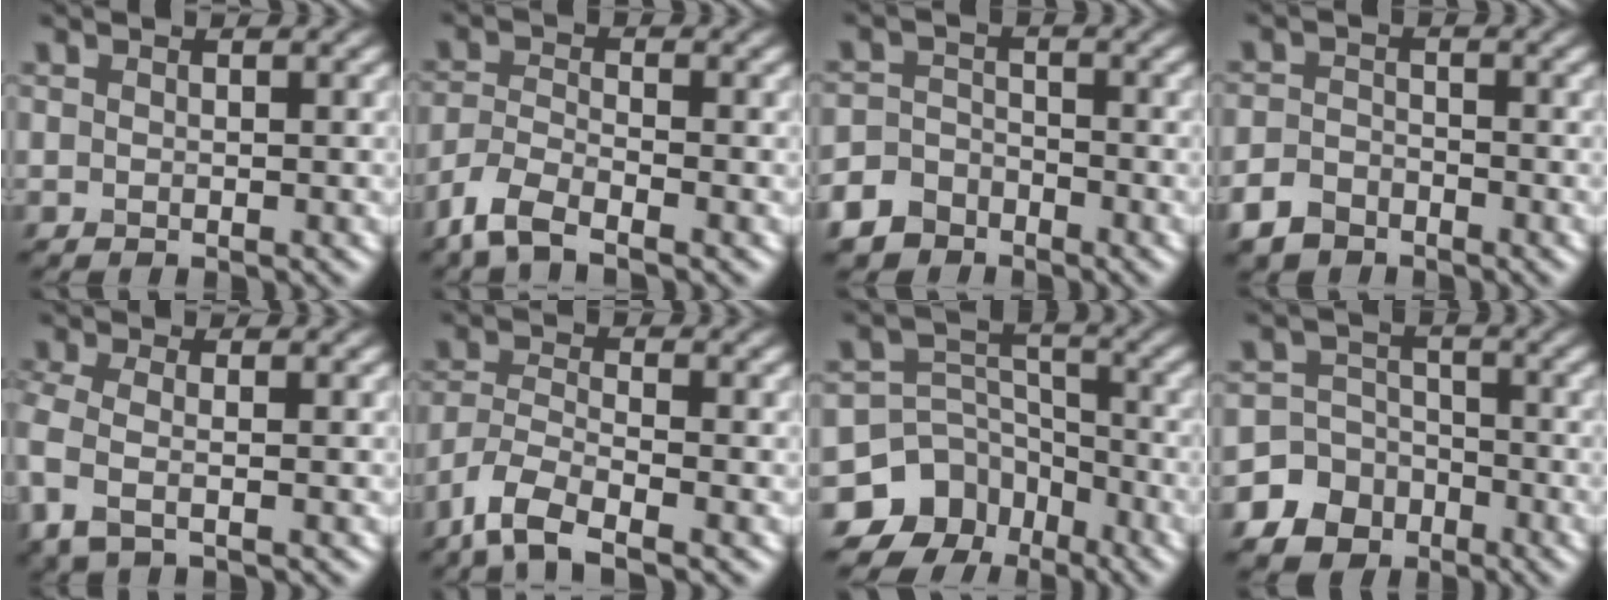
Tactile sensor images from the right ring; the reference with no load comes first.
{"total": 3.9, "force": [-3.0, 1.1, 2.3], "torque": [-0.050, -0.007, -0.072]}
{"total": 5.2, "force": [-4.0, 3.3, 0.9], "torque": [0.003, -0.005, -0.077]}
{"total": 3.1, "force": [-2.3, 1.7, 1.0], "torque": [-0.018, -0.002, -0.056]}
{"total": 2.9, "force": [-0.9, 1.2, 2.4], "torque": [-0.070, -0.007, -0.028]}
{"total": 5.3, "force": [-3.7, 1.6, 3.5], "torque": [-0.073, -0.007, -0.081]}
{"total": 10.2, "force": [-6.8, 7.4, 1.7], "torque": [-0.030, 0.002, -0.124]}
{"total": 8.1, "force": [-4.7, 6.6, 0.9], "torque": [-0.006, -0.015, -0.105]}